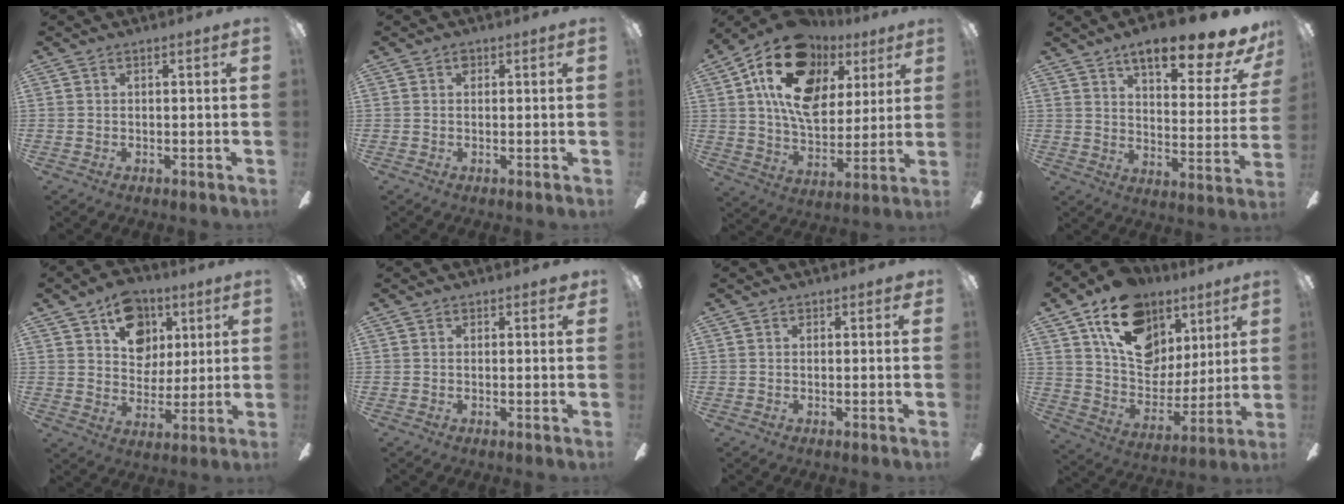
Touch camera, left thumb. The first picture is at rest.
{"total": 1.1, "force": [0.5, 0.7, 0.6], "torque": [-0.006, 0.001, 0.007]}
{"total": 21.0, "force": [10.3, 12.8, 13.1], "torque": [-0.230, -0.032, 0.183]}
{"total": 15.9, "force": [12.1, 4.1, 9.5], "torque": [-0.137, -0.080, 0.197]}
{"total": 13.9, "force": [7.0, 10.4, 6.0], "torque": [-0.078, -0.025, 0.128]}
{"total": 1.2, "force": [0.9, 0.6, 0.7], "torque": [0.002, -0.004, 0.012]}
{"total": 0.9, "force": [0.6, 0.5, 0.4], "torque": [-0.002, -0.001, 0.008]}
{"total": 20.3, "force": [11.1, 13.7, 10.1], "torque": [-0.162, -0.051, 0.205]}